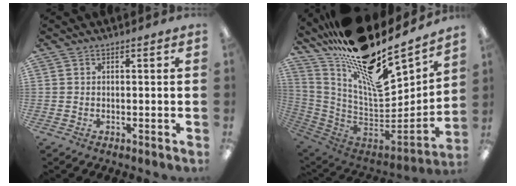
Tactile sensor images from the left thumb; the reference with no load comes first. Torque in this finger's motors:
{"motor_torque": [2.31, -0.93, 2.55, -0.27, 0.73]}